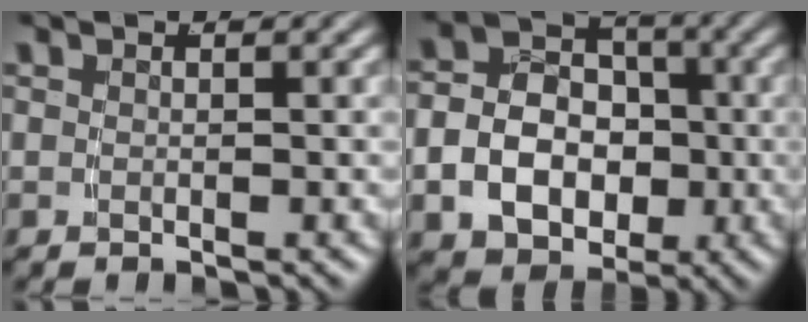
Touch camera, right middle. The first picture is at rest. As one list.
[{"total": 11.3, "force": [-2.3, 9.7, 5.4], "torque": [-0.107, -0.030, -0.043]}]